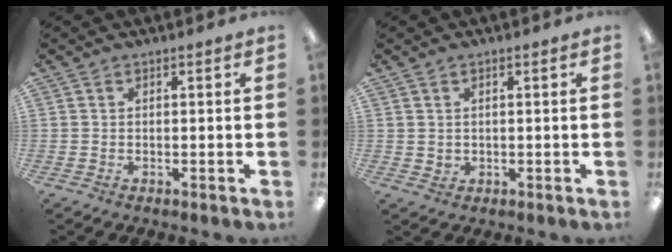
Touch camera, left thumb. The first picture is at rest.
{"total": 1.6, "force": [0.9, 1.2, 0.5], "torque": [-0.011, 0.003, 0.016]}